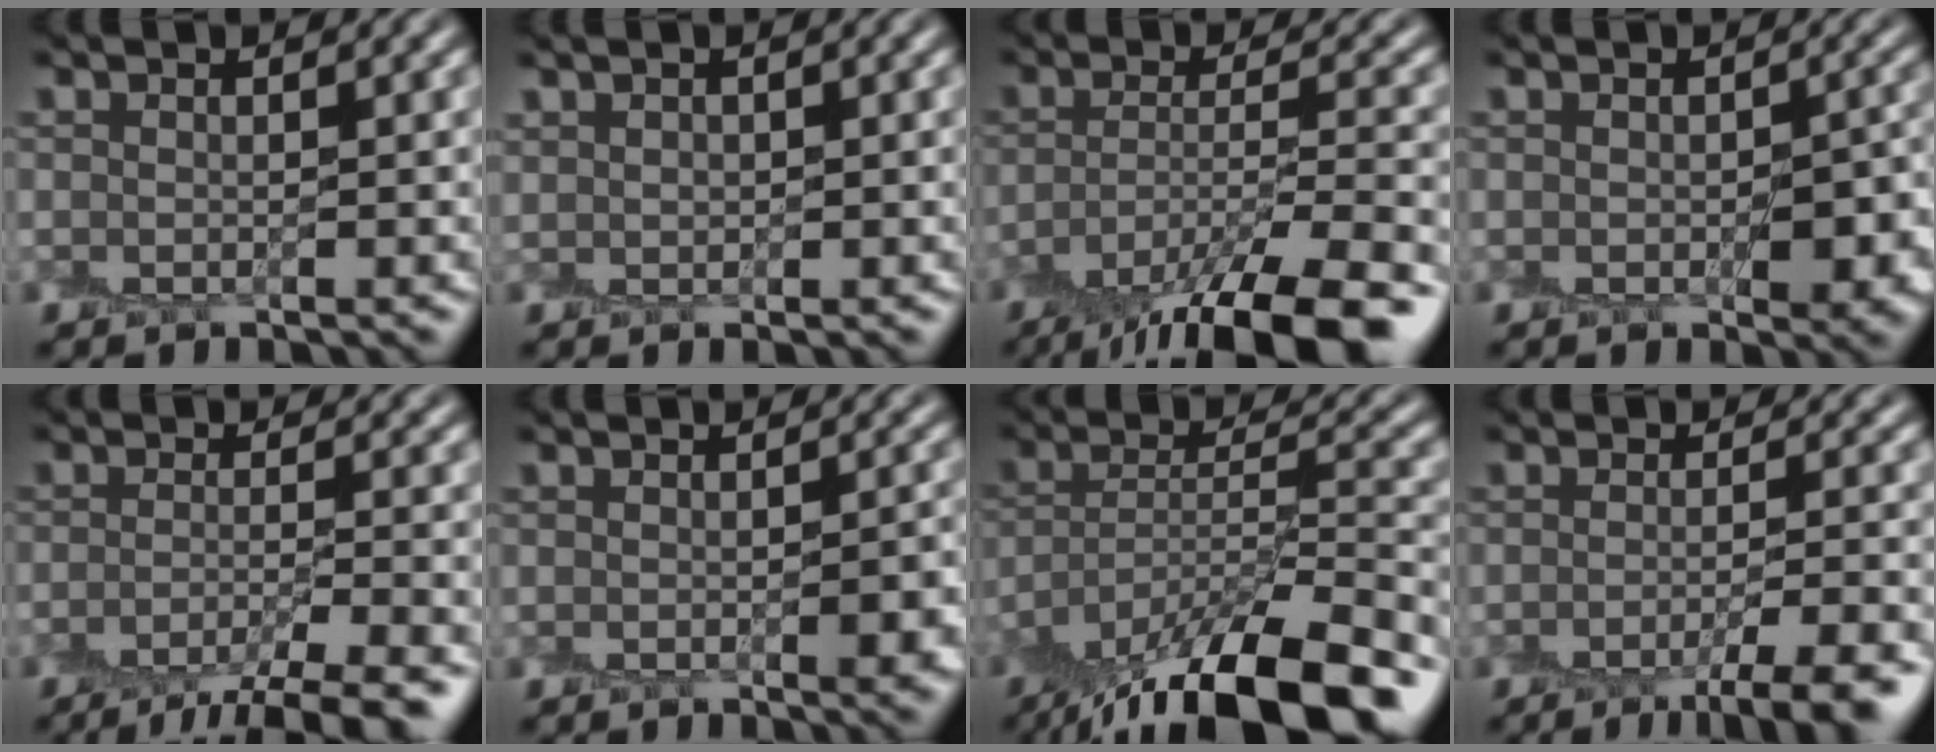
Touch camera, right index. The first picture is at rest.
{"total": 0.8, "force": [0.4, 0.7, -0.1], "torque": [0.009, -0.001, 0.010]}
{"total": 10.6, "force": [-7.4, 2.6, 7.1], "torque": [-0.125, -0.008, -0.114]}
{"total": 4.2, "force": [-1.2, 2.4, 3.2], "torque": [-0.041, -0.003, -0.012]}
{"total": 5.2, "force": [-3.6, 0.8, 3.7], "torque": [-0.049, -0.007, -0.060]}
{"total": 3.0, "force": [-1.1, 1.2, 2.5], "torque": [-0.030, 0.000, -0.013]}
{"total": 13.9, "force": [-10.6, 3.5, 8.2], "torque": [-0.149, 0.011, -0.167]}
{"total": 5.0, "force": [-3.3, 0.6, 3.8], "torque": [-0.047, -0.007, -0.049]}